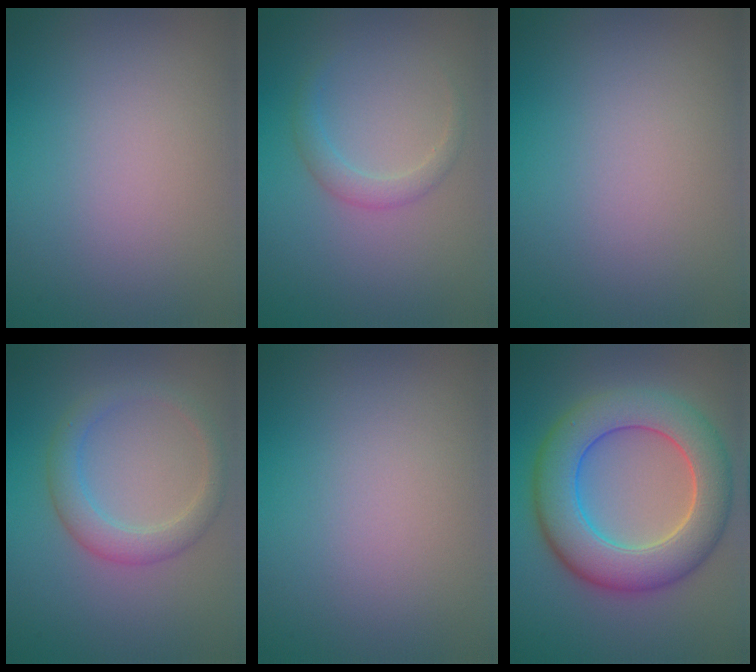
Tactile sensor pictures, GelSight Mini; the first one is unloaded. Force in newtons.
{"total": 1.6, "press": 1.6, "slide": 0.1}
{"total": 0.0}
{"total": 2.9, "press": 2.9, "slide": 0.2}
{"total": 0.0}
{"total": 8.9, "press": 8.8, "slide": 0.6}